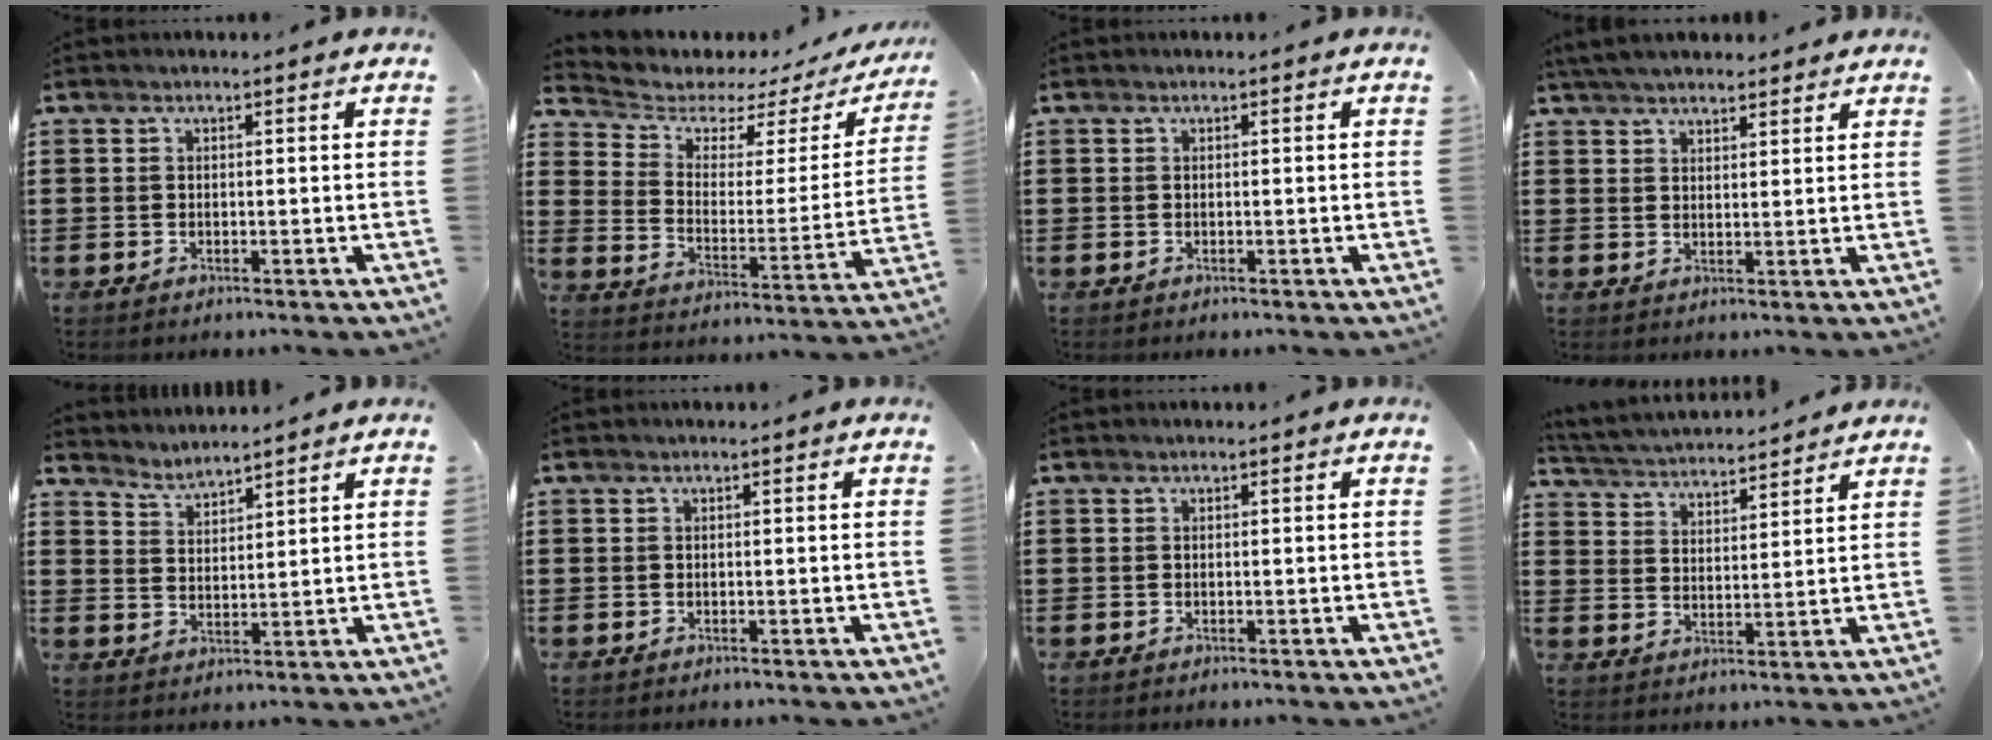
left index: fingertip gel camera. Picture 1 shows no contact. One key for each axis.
{"total": 4.2, "fx": 3.6, "fy": 2.0, "fz": 0.9, "tx": -0.050, "ty": -0.026, "tz": 0.056}
{"total": 0.0}
{"total": 4.3, "fx": 4.0, "fy": 0.8, "fz": 1.2, "tx": -0.035, "ty": -0.004, "tz": 0.077}
{"total": 3.0, "fx": 3.0, "fy": -0.1, "fz": -0.3, "tx": -0.006, "ty": -0.015, "tz": 0.056}
{"total": 0.0}
{"total": 0.0}
{"total": 3.6, "fx": 3.6, "fy": 0.0, "fz": 0.0, "tx": -0.020, "ty": -0.022, "tz": 0.059}